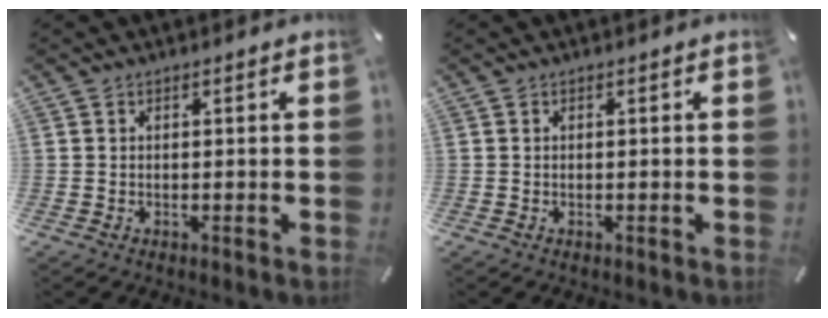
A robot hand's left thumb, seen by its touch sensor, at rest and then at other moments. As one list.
[{"total": 0.0}]